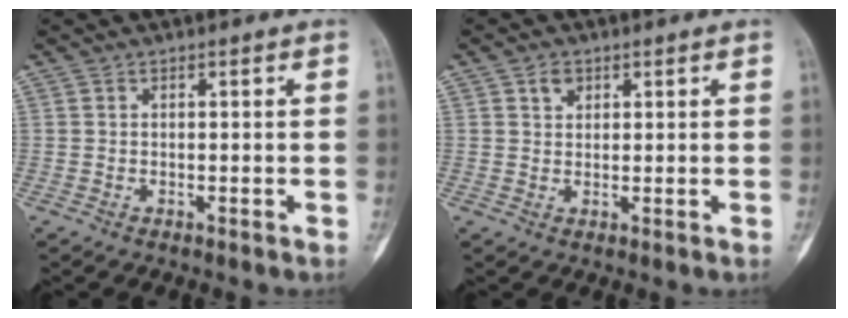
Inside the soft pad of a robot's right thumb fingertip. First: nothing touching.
{"total": 2.5, "force": [1.3, 1.9, 1.1], "torque": [-0.007, -0.005, 0.019]}